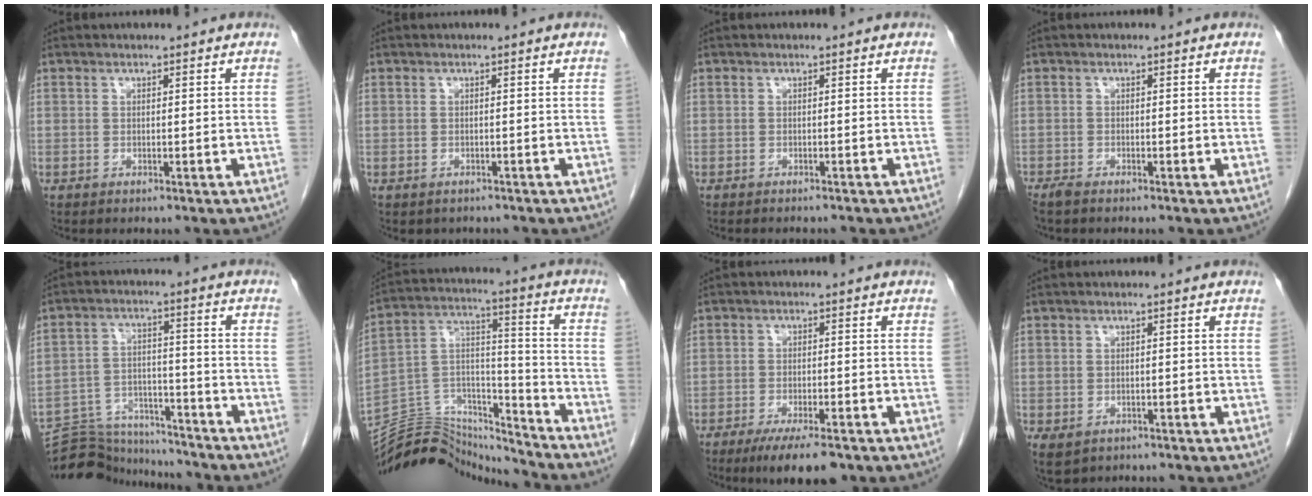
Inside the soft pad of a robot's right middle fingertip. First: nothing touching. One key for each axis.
{"total": 1.7, "fx": -1.4, "fy": 0.9, "fz": 0.2, "tx": -0.010, "ty": -0.002, "tz": -0.017}
{"total": 3.6, "fx": -3.4, "fy": 0.7, "fz": 1.2, "tx": -0.014, "ty": -0.004, "tz": -0.039}
{"total": 1.4, "fx": -1.2, "fy": 0.2, "fz": 0.7, "tx": -0.019, "ty": -0.005, "tz": -0.024}
{"total": 13.6, "fx": -13.3, "fy": 2.4, "fz": 1.4, "tx": -0.028, "ty": 0.028, "tz": -0.208}
{"total": 17.4, "fx": -17.2, "fy": 2.6, "fz": 1.5, "tx": -0.026, "ty": 0.058, "tz": -0.287}
{"total": 8.0, "fx": -5.6, "fy": 1.6, "fz": 5.4, "tx": -0.084, "ty": -0.016, "tz": -0.084}
{"total": 3.5, "fx": -1.9, "fy": 2.4, "fz": 1.6, "tx": -0.028, "ty": -0.005, "tz": -0.022}